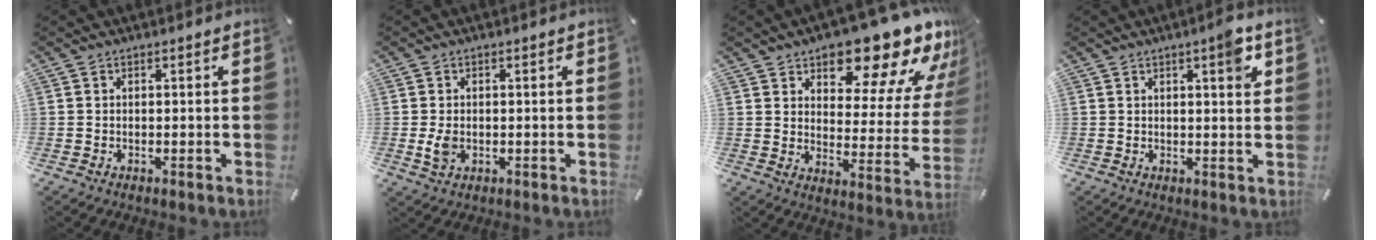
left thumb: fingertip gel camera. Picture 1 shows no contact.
{"total": 3.3, "force": [-0.3, 2.4, 2.1], "torque": [-0.051, -0.007, -0.012]}
{"total": 18.5, "force": [14.6, 7.5, 8.8], "torque": [-0.114, -0.120, 0.239]}
{"total": 5.2, "force": [2.4, 1.3, 4.5], "torque": [-0.060, -0.008, 0.033]}